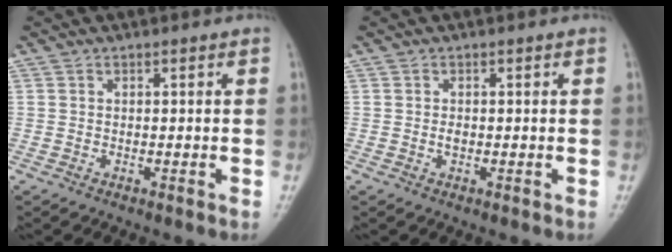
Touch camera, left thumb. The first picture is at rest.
{"total": 0.9, "force": [-0.2, 0.6, 0.7], "torque": [-0.011, 0.001, -0.004]}